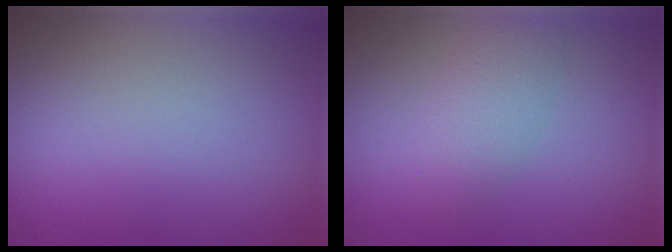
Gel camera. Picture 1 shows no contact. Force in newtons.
{"total": 2.8, "press": 2.8, "slide": 0.1}